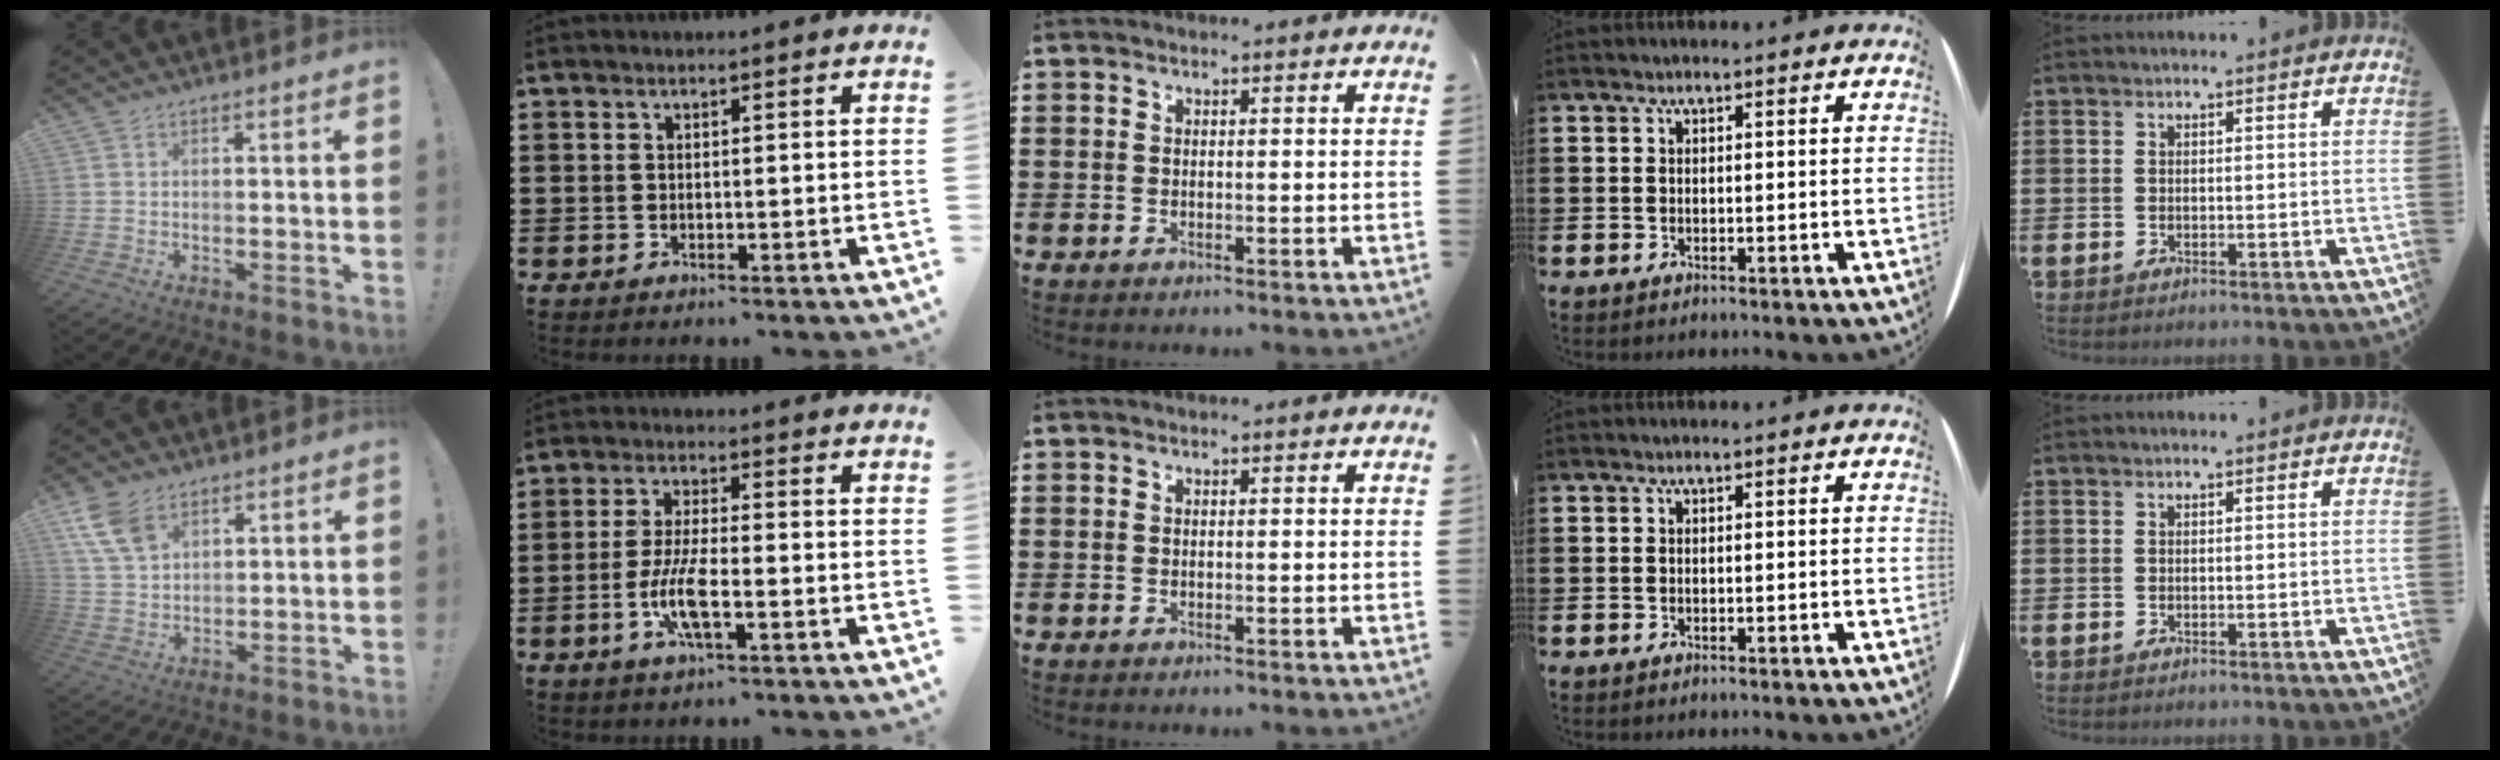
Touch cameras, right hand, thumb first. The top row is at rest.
{"thumb": {"total": 9.2, "force": [5.5, 5.3, 5.1], "torque": [-0.102, -0.018, 0.109]}, "index": {"total": 6.8, "force": [-2.4, 1.7, 6.1], "torque": [-0.135, -0.011, -0.048]}}